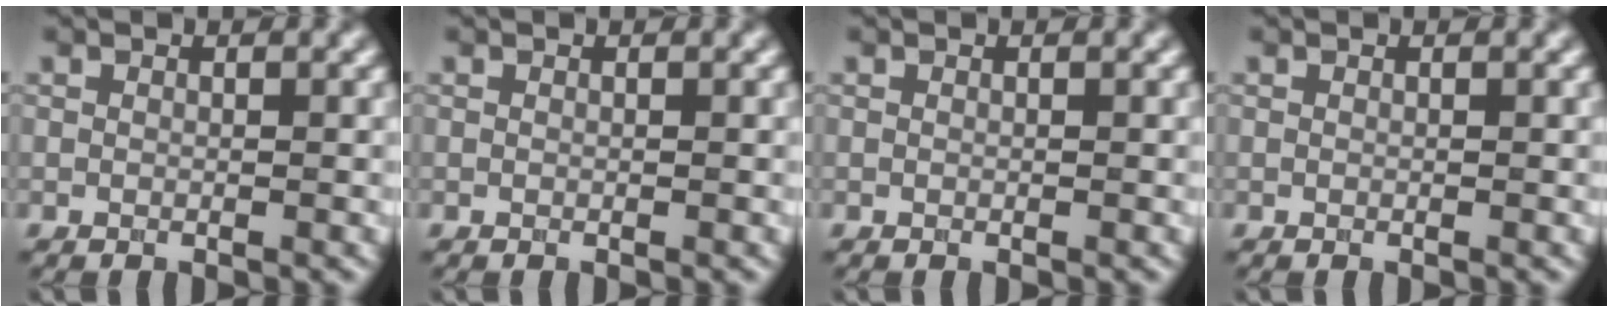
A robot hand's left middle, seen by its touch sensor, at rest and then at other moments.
{"total": 0.0}
{"total": 0.0}
{"total": 0.0}